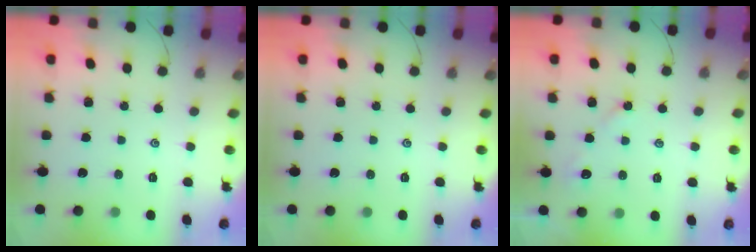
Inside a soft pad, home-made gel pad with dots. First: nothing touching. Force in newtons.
{"total": 0.0}
{"total": 4.1, "press": 4.1, "slide": 0.6}